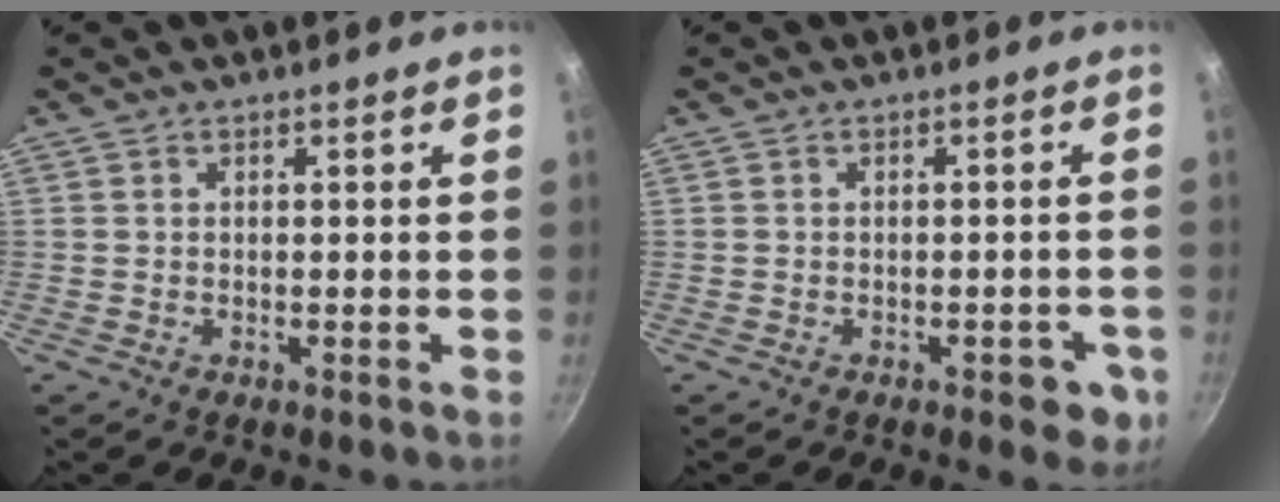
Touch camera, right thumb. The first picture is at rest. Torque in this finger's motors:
{"motor_torque": [0.79, 0.63, -0.26, 0.00, 0.12]}